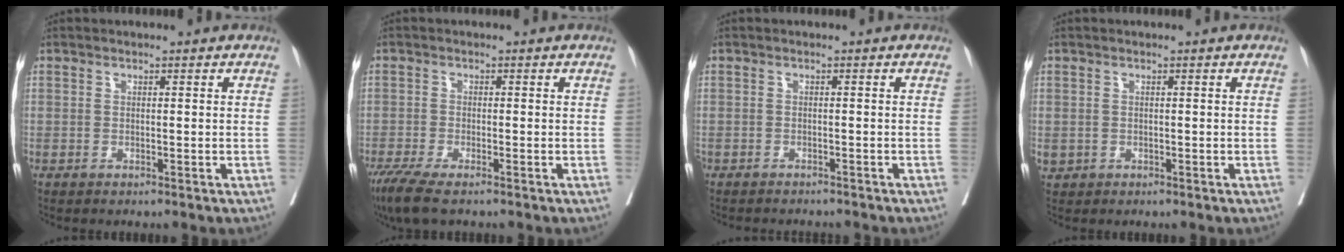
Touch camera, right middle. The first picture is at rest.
{"total": 5.8, "force": [-4.2, 1.1, 3.9], "torque": [-0.072, -0.016, -0.071]}
{"total": 5.2, "force": [-4.8, 1.5, 1.5], "torque": [-0.017, 0.000, -0.062]}
{"total": 1.3, "force": [-0.2, 1.2, 0.3], "torque": [-0.006, 0.003, 0.004]}